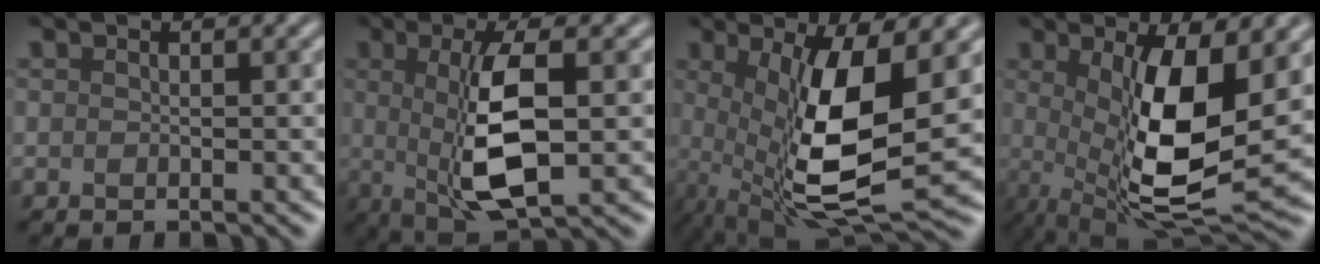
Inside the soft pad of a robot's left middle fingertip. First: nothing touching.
{"total": 7.0, "force": [-0.1, 2.1, 6.7], "torque": [-0.124, -0.009, 0.002]}
{"total": 10.1, "force": [0.3, 3.0, 9.7], "torque": [-0.176, -0.020, 0.014]}
{"total": 10.3, "force": [0.4, 3.2, 9.7], "torque": [-0.172, -0.023, 0.015]}